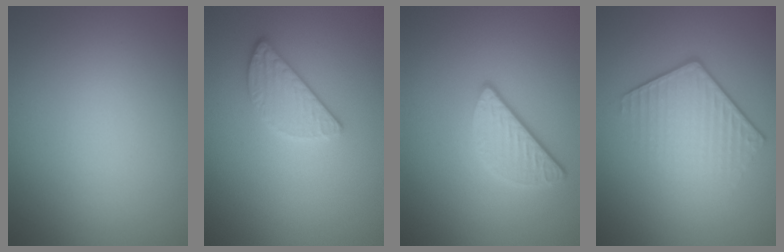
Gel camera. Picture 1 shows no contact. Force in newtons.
{"total": 2.4, "press": 2.2, "slide": 0.9}
{"total": 2.9, "press": 2.3, "slide": 1.7}
{"total": 4.1, "press": 2.9, "slide": 3.0}